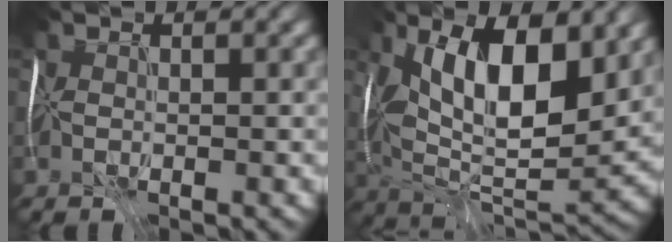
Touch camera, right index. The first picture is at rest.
{"total": 11.8, "force": [4.3, 4.2, 10.1], "torque": [-0.165, 0.003, 0.073]}